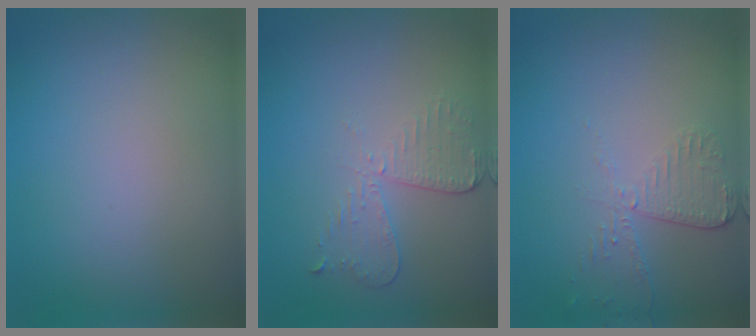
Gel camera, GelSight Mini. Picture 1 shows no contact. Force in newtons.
{"total": 2.9, "press": 2.6, "slide": 1.4}
{"total": 2.7, "press": 2.4, "slide": 1.2}